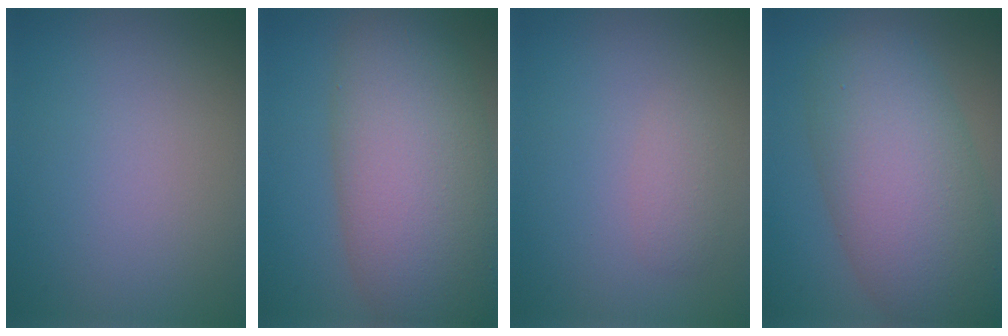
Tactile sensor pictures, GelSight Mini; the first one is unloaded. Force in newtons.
{"total": 11.4, "press": 11.3, "slide": 0.8}
{"total": 1.3, "press": 1.3, "slide": 0.1}
{"total": 10.0, "press": 10.0, "slide": 0.8}